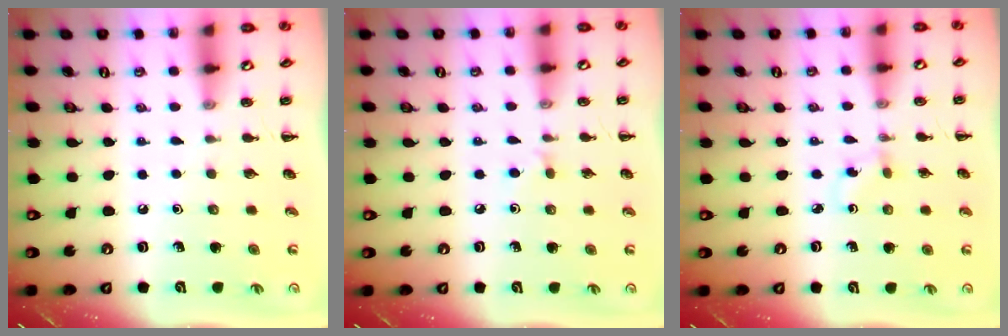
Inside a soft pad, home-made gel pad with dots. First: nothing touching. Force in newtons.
{"total": 3.8, "press": 3.5, "slide": 1.5}
{"total": 1.3, "press": 1.1, "slide": 0.7}